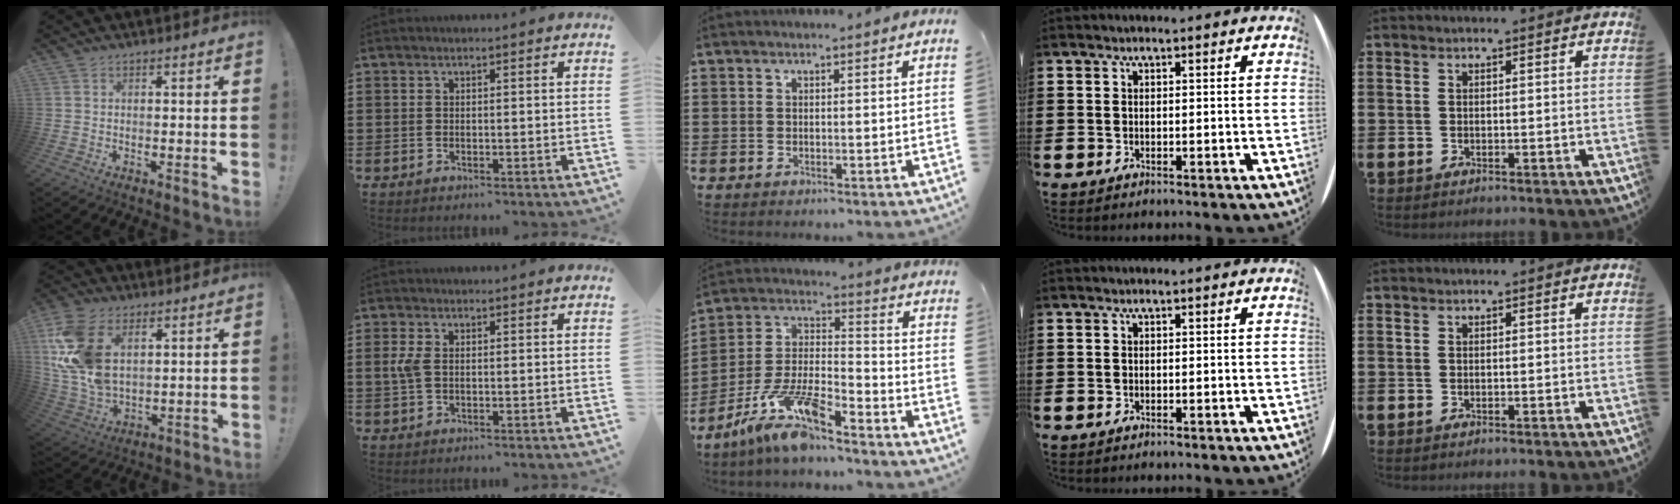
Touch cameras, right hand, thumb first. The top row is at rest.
{"thumb": {"total": 17.7, "force": [5.9, 11.5, 12.1], "torque": [-0.249, -0.025, 0.109]}, "index": {"total": 3.0, "force": [0.1, 1.7, 2.5], "torque": [-0.075, -0.001, -0.006]}, "middle": {"total": 11.4, "force": [-9.4, 1.8, 6.2], "torque": [-0.147, 0.002, -0.193]}}